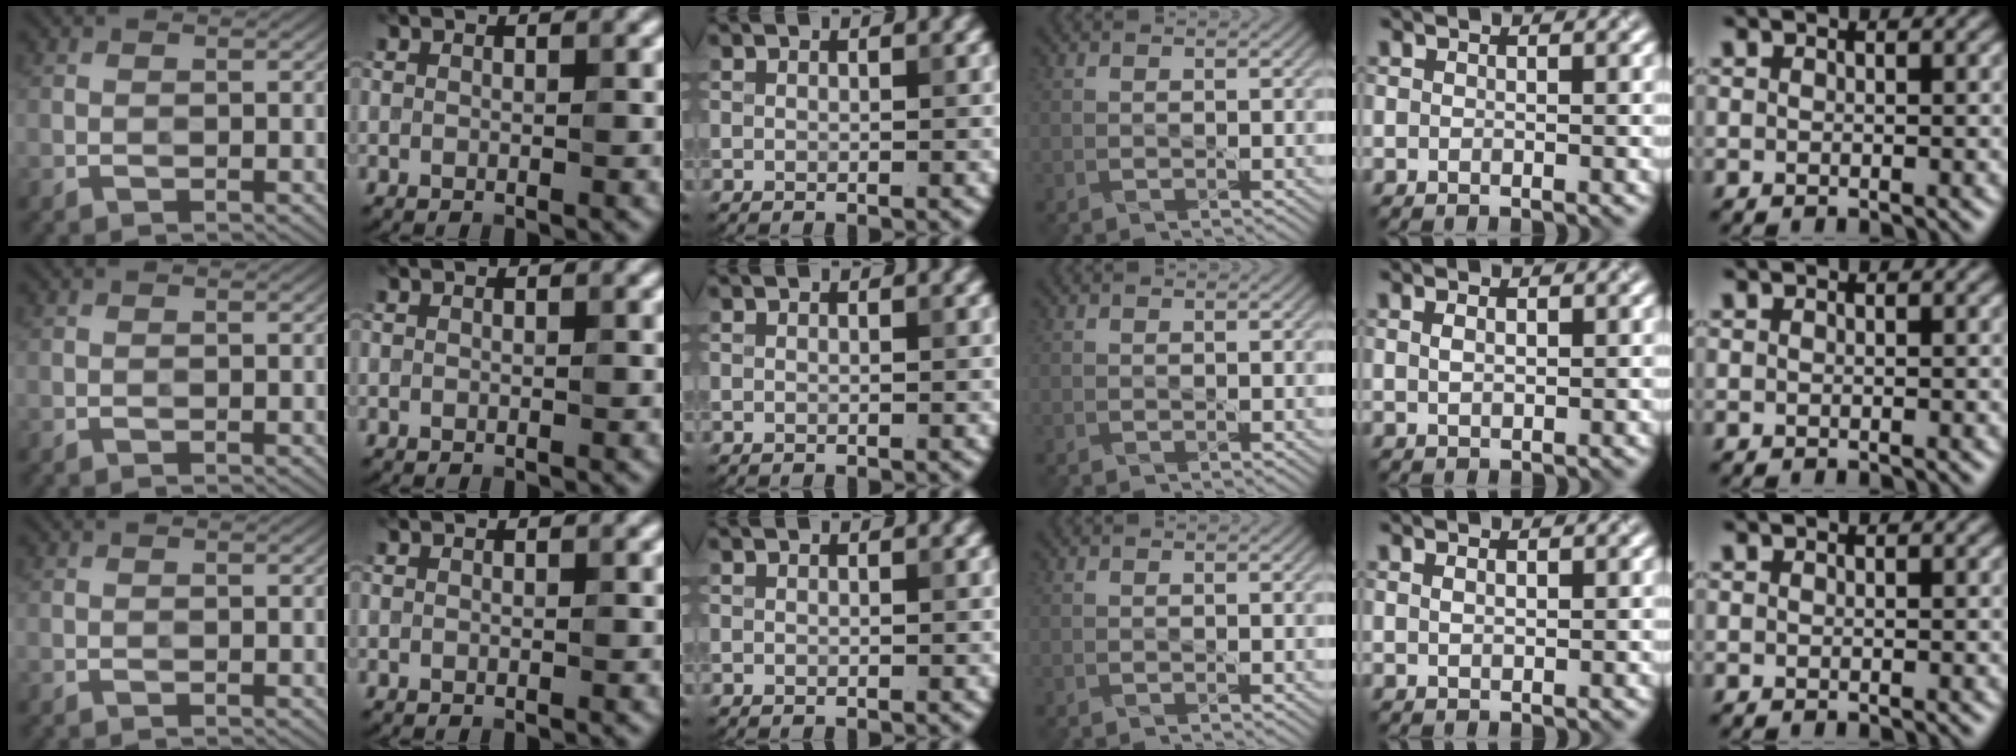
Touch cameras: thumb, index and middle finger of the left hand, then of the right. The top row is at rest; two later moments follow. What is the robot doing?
{"motion": "dispense", "object": "soap dispenser"}